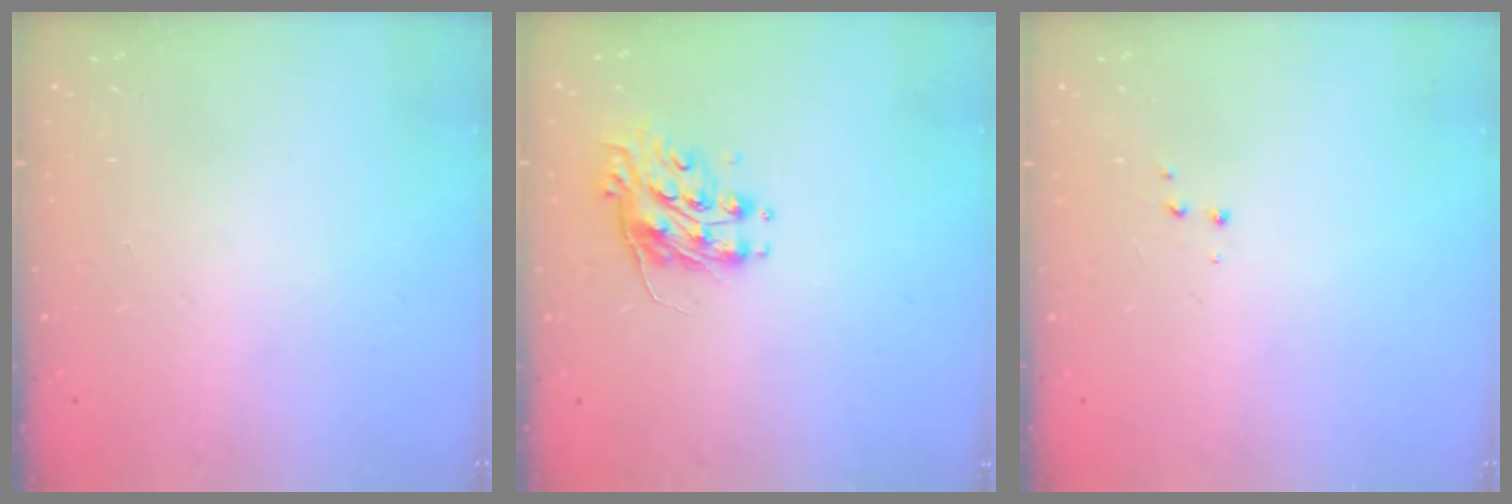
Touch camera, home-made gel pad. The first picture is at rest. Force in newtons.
{"total": 8.7, "press": 8.7, "slide": 0.3}
{"total": 3.4, "press": 3.3, "slide": 0.6}